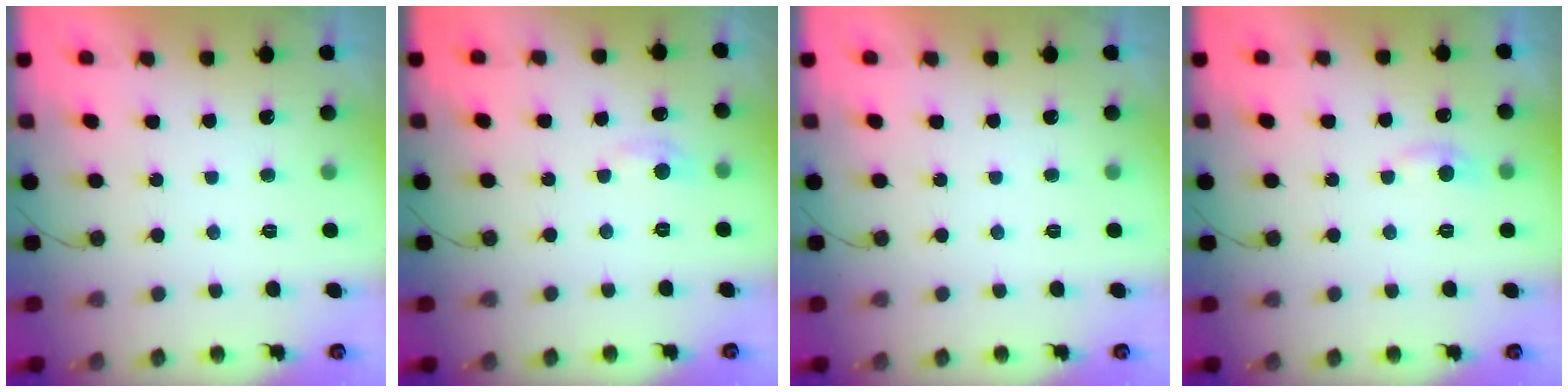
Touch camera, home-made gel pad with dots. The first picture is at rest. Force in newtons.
{"total": 4.2, "press": 4.1, "slide": 0.6}
{"total": 0.0}
{"total": 5.6, "press": 5.5, "slide": 0.6}